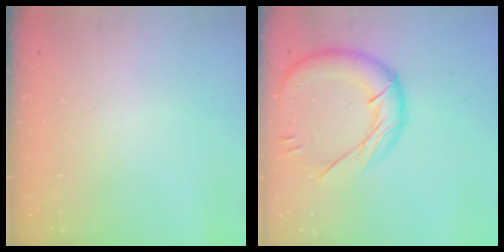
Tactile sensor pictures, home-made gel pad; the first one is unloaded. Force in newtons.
{"total": 17.1, "press": 17.0, "slide": 2.0}